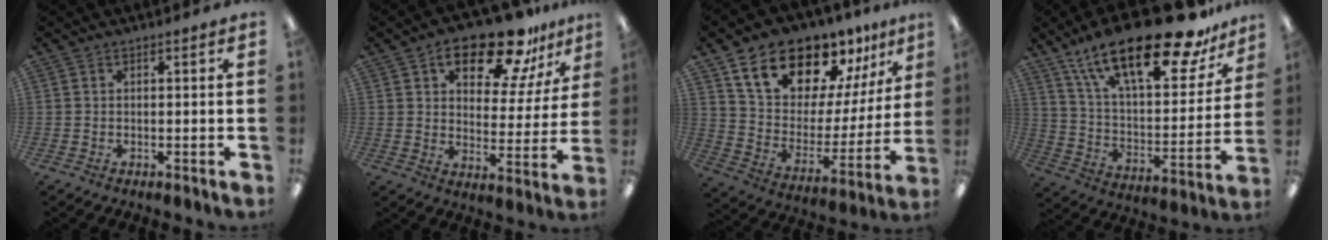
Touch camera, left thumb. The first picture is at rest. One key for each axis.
{"total": 17.4, "fx": 11.8, "fy": 7.5, "fz": 10.3, "tx": -0.146, "ty": -0.062, "tz": 0.195}
{"total": 18.3, "fx": 14.8, "fy": 8.5, "fz": 6.6, "tx": -0.126, "ty": -0.107, "tz": 0.264}
{"total": 26.6, "fx": 18.3, "fy": 9.0, "fz": 17.1, "tx": -0.277, "ty": -0.109, "tz": 0.305}